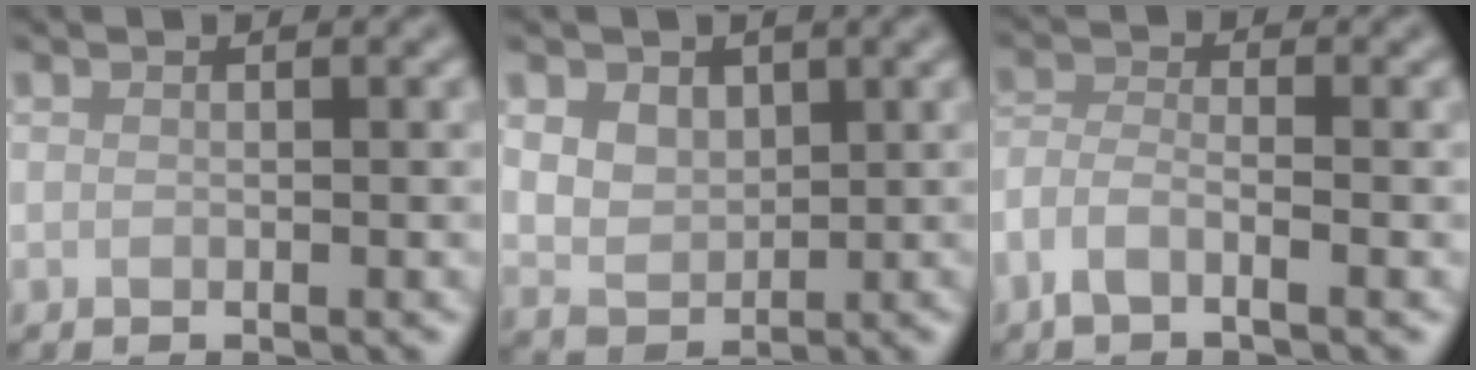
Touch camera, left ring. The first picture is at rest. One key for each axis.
{"total": 3.6, "fx": 1.4, "fy": 2.7, "fz": 1.9, "tx": -0.045, "ty": 0.002, "tz": 0.029}
{"total": 2.7, "fx": -1.7, "fy": 0.7, "fz": 1.9, "tx": -0.043, "ty": 0.000, "tz": -0.044}